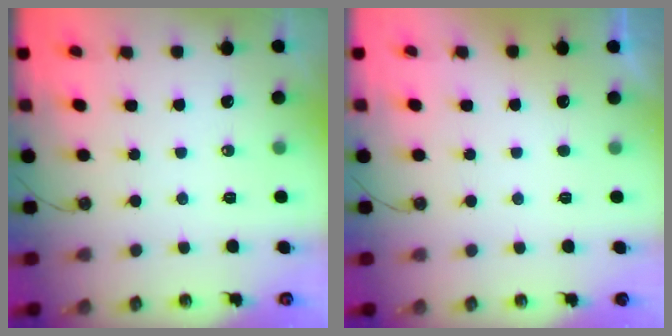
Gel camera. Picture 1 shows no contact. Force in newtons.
{"total": 0.8, "press": 0.5, "slide": 0.6}